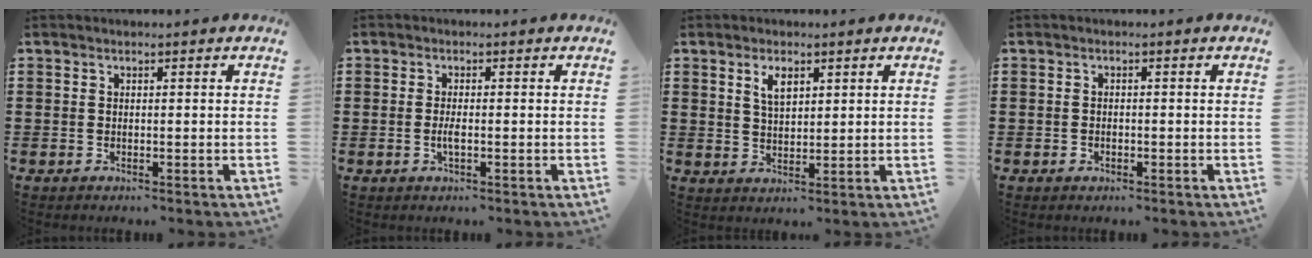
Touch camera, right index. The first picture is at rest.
{"total": 1.6, "force": [-0.4, 0.4, 1.5], "torque": [-0.036, -0.003, -0.010]}
{"total": 3.2, "force": [1.7, 1.5, 2.3], "torque": [-0.043, 0.002, 0.028]}
{"total": 0.7, "force": [-0.4, 0.4, 0.3], "torque": [-0.007, 0.000, -0.008]}